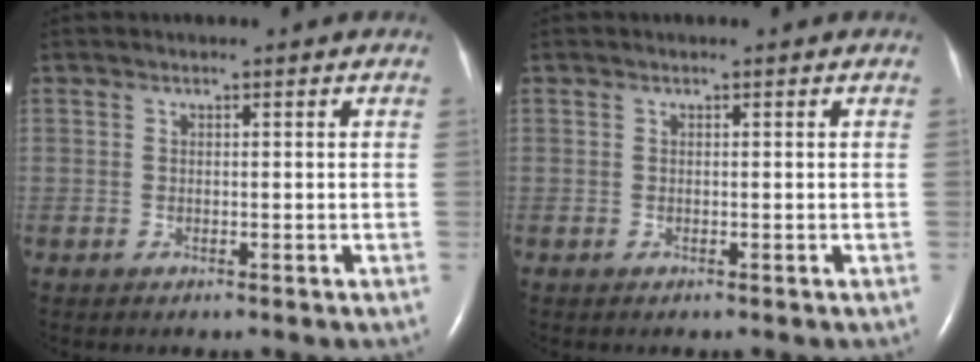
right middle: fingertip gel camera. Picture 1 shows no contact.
{"total": 0.0}